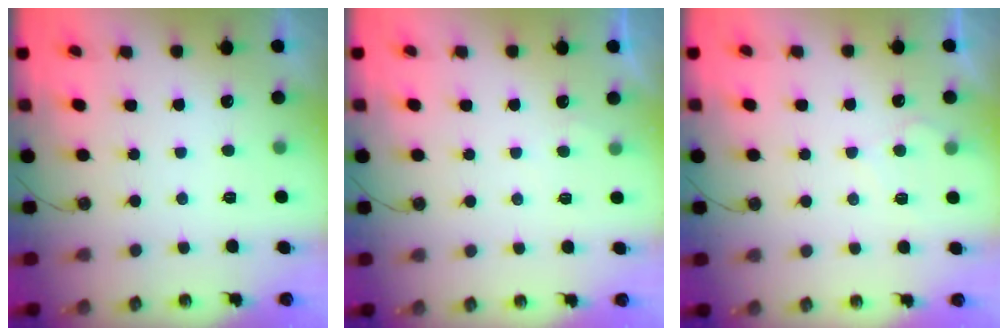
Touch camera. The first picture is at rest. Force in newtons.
{"total": 2.8, "press": 2.8, "slide": 0.3}
{"total": 4.9, "press": 4.9, "slide": 0.6}